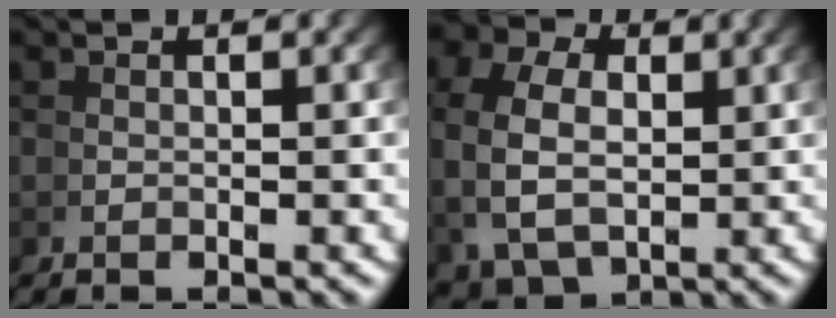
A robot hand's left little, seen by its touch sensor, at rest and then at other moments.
{"total": 6.0, "force": [1.0, 4.4, 4.0], "torque": [-0.091, -0.014, 0.030]}